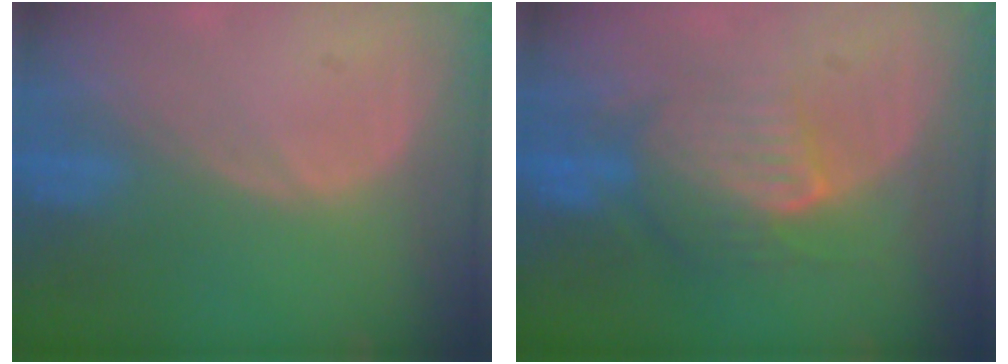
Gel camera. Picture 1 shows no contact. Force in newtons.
{"total": 7.7, "press": 7.7, "slide": 0.5}